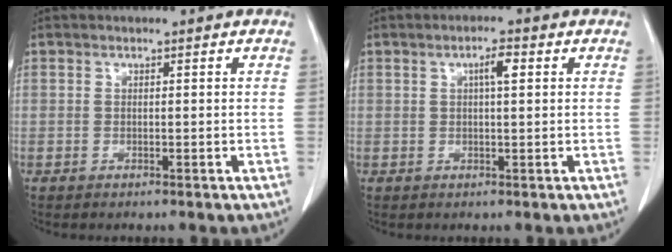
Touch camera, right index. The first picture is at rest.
{"total": 2.7, "force": [0.8, 0.4, 2.5], "torque": [-0.045, 0.004, 0.013]}